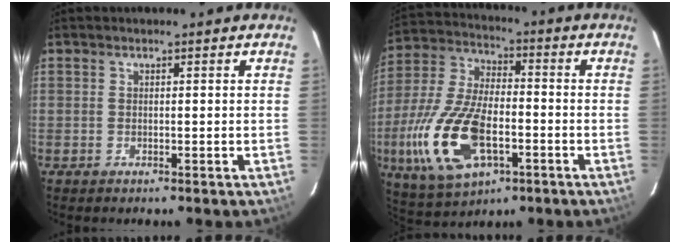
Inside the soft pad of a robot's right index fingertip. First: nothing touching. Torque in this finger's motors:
{"motor_torque": [1.40, -0.74, 1.05, 0.21]}